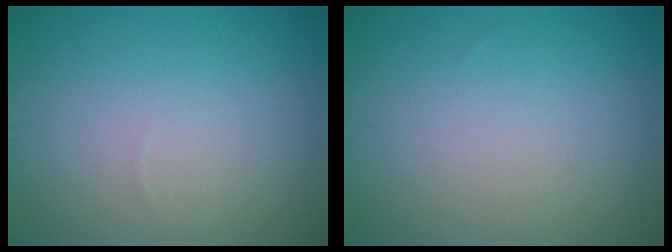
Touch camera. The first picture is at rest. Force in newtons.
{"total": 0.0}